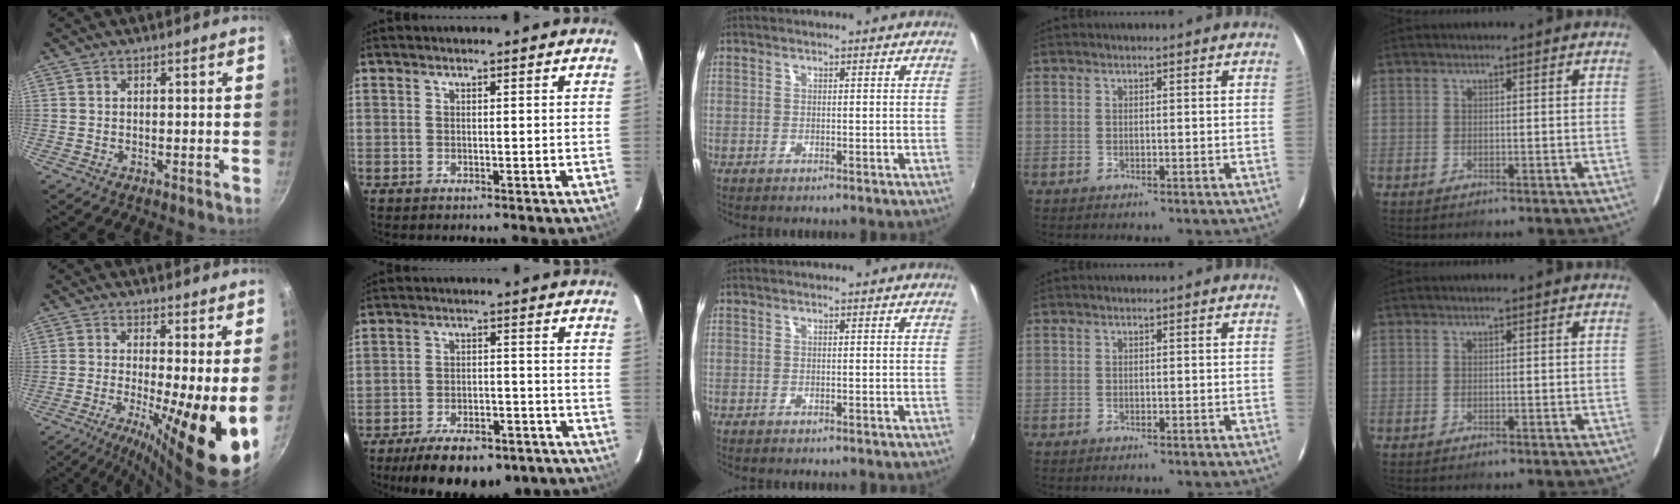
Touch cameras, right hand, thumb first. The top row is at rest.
{"thumb": {"total": 14.5, "force": [-1.5, 3.0, 14.1], "torque": [-0.212, -0.024, -0.025]}, "index": {"total": 18.3, "force": [-14.3, 6.8, 9.2], "torque": [-0.174, -0.012, -0.188]}}